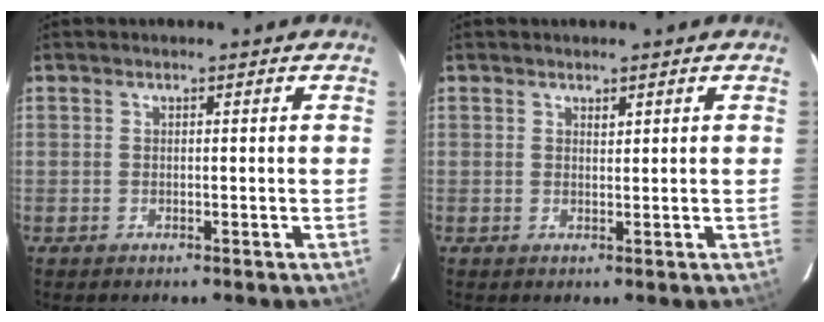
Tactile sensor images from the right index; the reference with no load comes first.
{"total": 0.7, "force": [0.5, 0.2, 0.4], "torque": [-0.009, -0.002, 0.010]}